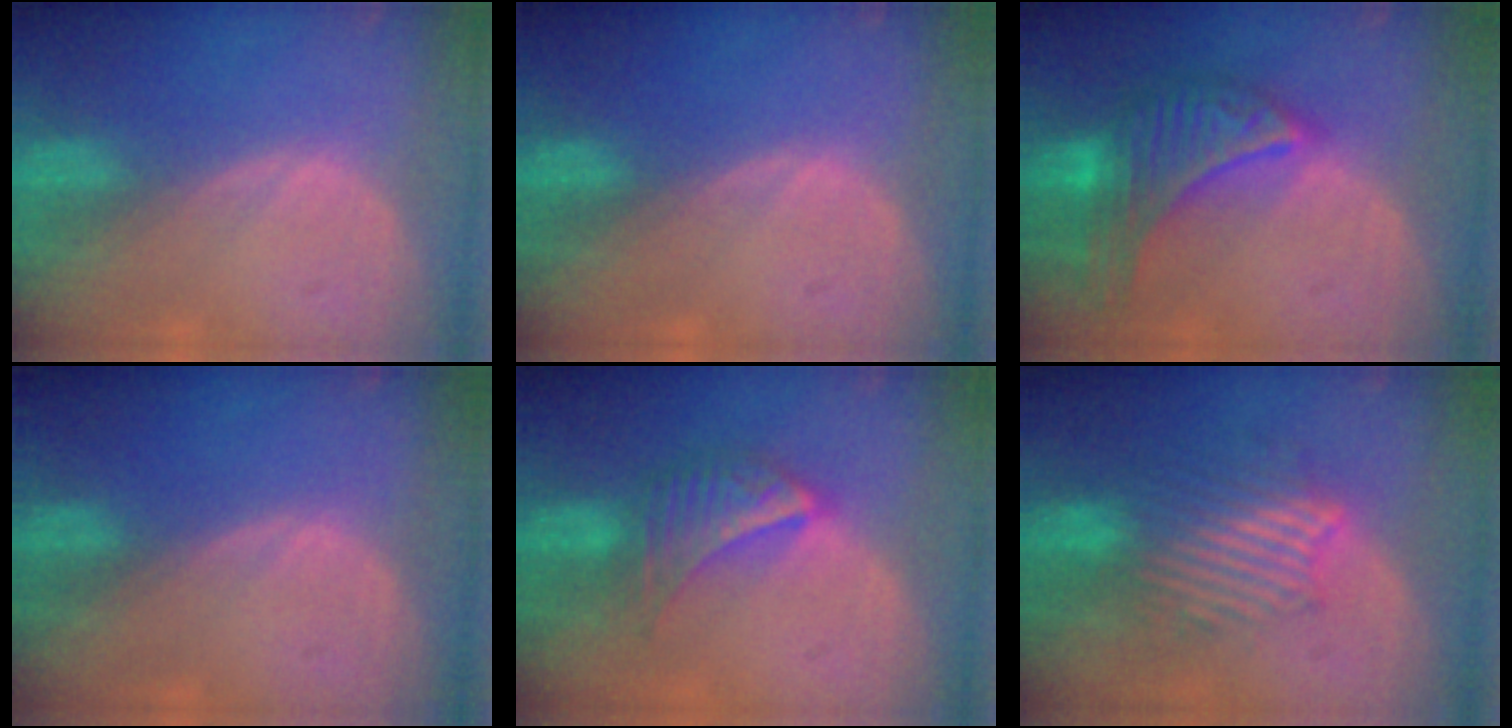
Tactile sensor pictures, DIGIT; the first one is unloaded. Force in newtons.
{"total": 0.0}
{"total": 9.9, "press": 9.9, "slide": 0.6}
{"total": 0.0}
{"total": 7.3, "press": 6.3, "slide": 3.5}
{"total": 9.1, "press": 8.5, "slide": 3.1}